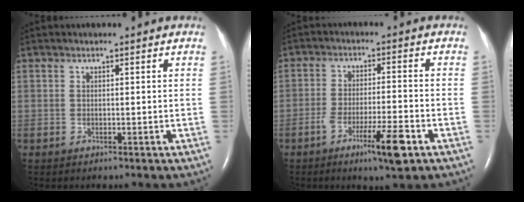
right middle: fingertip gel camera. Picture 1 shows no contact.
{"total": 7.5, "force": [-4.1, 0.4, 6.3], "torque": [-0.108, -0.010, -0.068]}